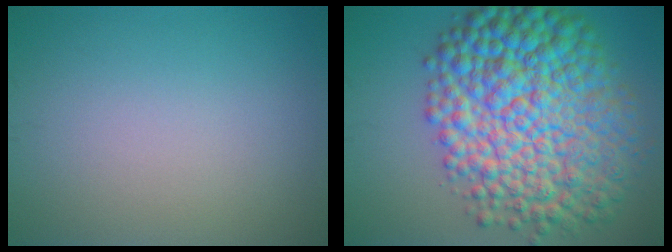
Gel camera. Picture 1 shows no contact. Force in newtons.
{"total": 13.9, "press": 13.9, "slide": 0.0}